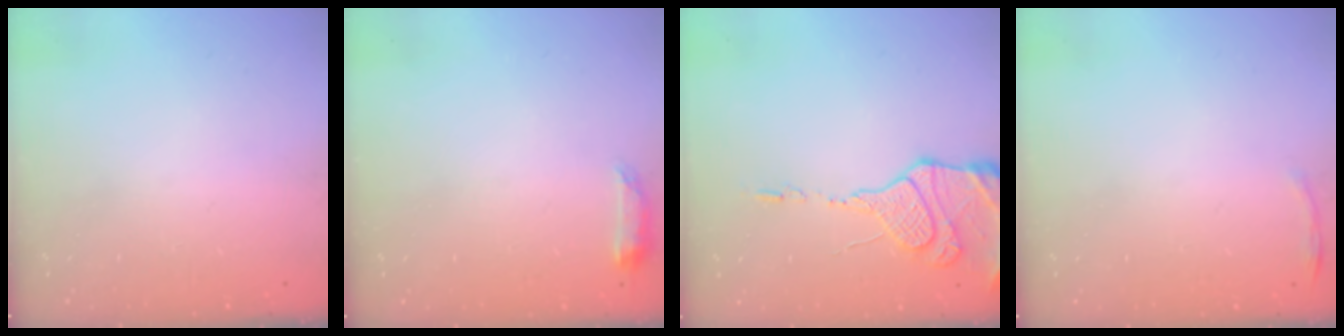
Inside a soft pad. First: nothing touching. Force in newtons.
{"total": 6.6, "press": 6.6, "slide": 0.6}
{"total": 15.6, "press": 15.1, "slide": 3.7}
{"total": 3.4, "press": 3.3, "slide": 0.9}